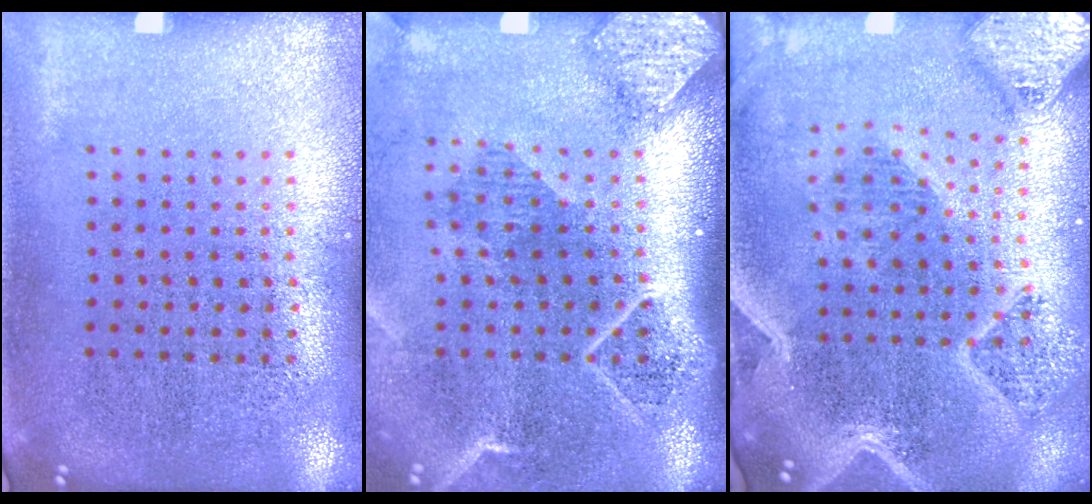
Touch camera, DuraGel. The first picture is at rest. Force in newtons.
{"total": 2.7, "press": 2.1, "slide": 1.7}
{"total": 3.2, "press": 2.6, "slide": 1.8}